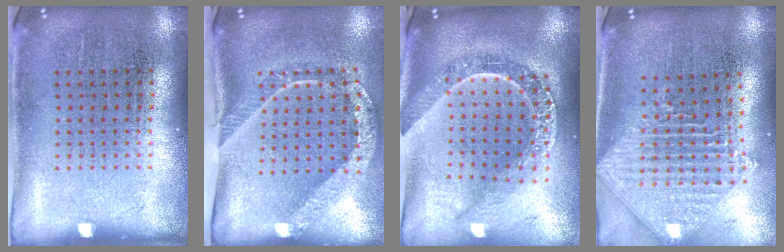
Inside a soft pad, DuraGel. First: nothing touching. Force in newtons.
{"total": 2.4, "press": 1.7, "slide": 1.7}
{"total": 2.5, "press": 2.0, "slide": 1.4}
{"total": 2.4, "press": 1.9, "slide": 1.5}